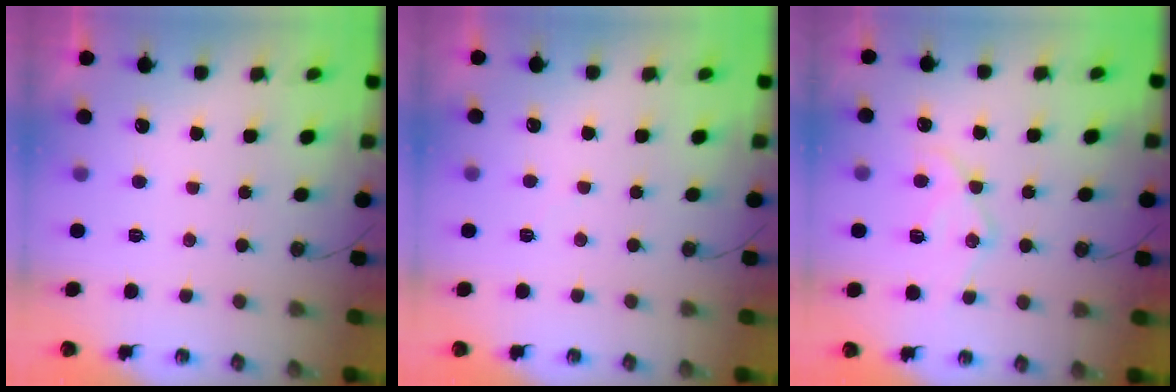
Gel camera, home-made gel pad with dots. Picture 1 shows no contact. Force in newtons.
{"total": 3.6, "press": 3.5, "slide": 0.6}
{"total": 12.8, "press": 12.7, "slide": 1.3}